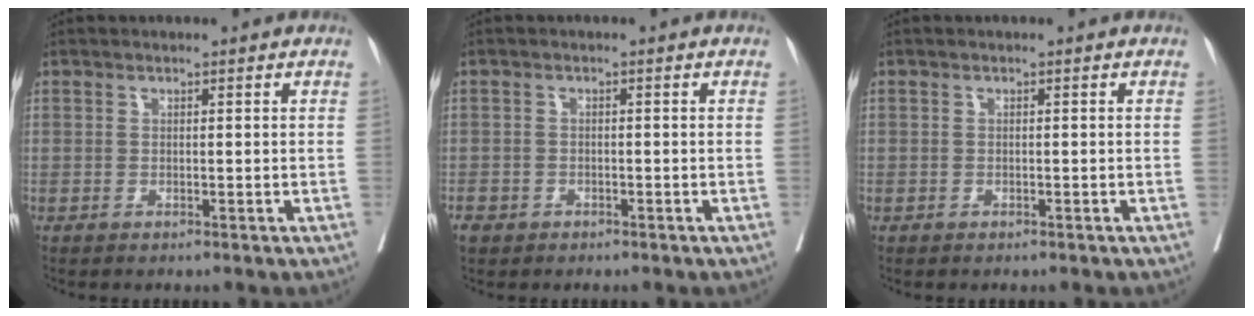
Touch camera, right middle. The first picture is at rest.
{"total": 2.4, "force": [-1.5, 1.7, 0.6], "torque": [-0.014, 0.002, -0.023]}
{"total": 0.0}